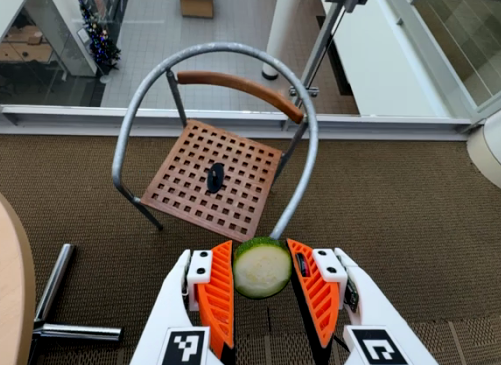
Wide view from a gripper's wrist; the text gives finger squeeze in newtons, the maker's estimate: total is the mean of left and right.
{"total": 9.1, "left": 9.3, "right": 8.8}